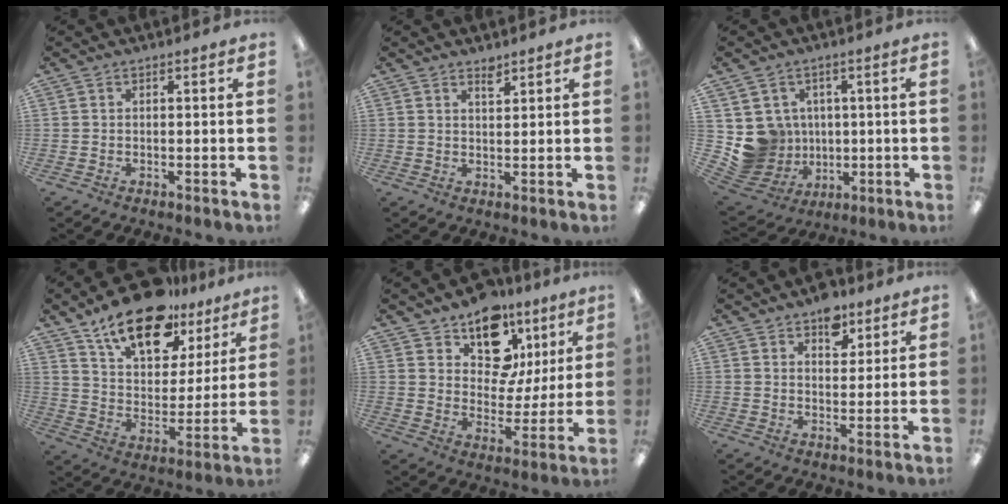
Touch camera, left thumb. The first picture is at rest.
{"total": 2.4, "force": [2.1, 0.6, 0.9], "torque": [-0.005, -0.013, 0.036]}
{"total": 9.0, "force": [0.8, 8.9, 0.9], "torque": [-0.048, -0.010, 0.031]}
{"total": 18.8, "force": [13.4, 8.9, 9.7], "torque": [-0.159, -0.073, 0.232]}
{"total": 14.7, "force": [9.6, 9.2, 6.2], "torque": [-0.104, -0.057, 0.179]}
{"total": 7.3, "force": [4.8, 4.3, 3.3], "torque": [-0.023, -0.024, 0.079]}